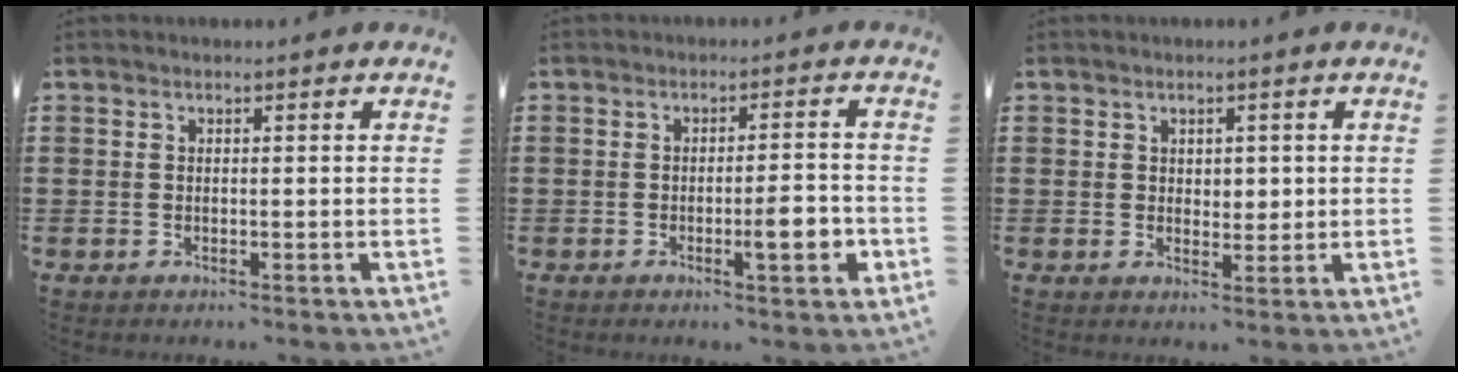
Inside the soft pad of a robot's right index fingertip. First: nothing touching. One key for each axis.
{"total": 5.5, "fx": -1.8, "fy": 1.1, "fz": 5.1, "tx": -0.063, "ty": -0.007, "tz": -0.031}
{"total": 2.1, "fx": 0.9, "fy": 1.6, "fz": 0.9, "tx": -0.015, "ty": 0.007, "tz": 0.014}